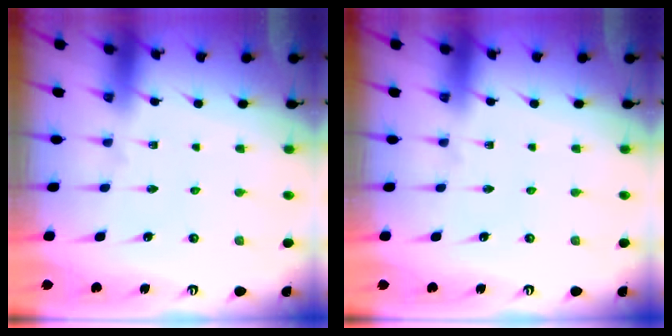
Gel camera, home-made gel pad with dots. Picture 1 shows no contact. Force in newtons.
{"total": 0.0}